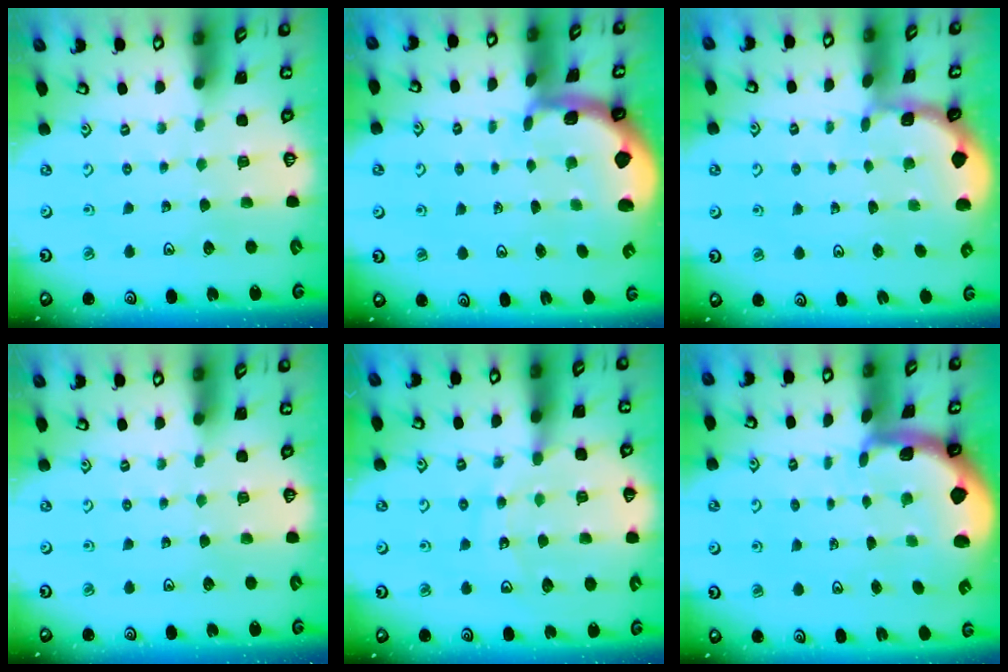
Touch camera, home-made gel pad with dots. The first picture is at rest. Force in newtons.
{"total": 1.5, "press": 1.5, "slide": 0.4}
{"total": 1.3, "press": 1.2, "slide": 0.1}
{"total": 0.0}
{"total": 12.9, "press": 12.6, "slide": 2.6}
{"total": 1.8, "press": 1.7, "slide": 0.4}